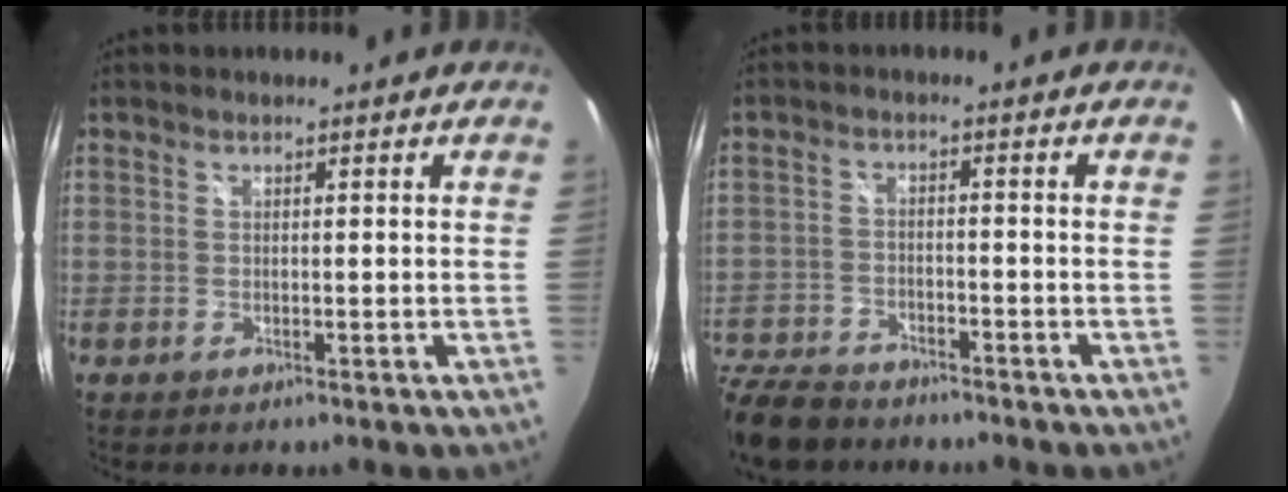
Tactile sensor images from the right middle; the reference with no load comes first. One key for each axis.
{"total": 12.8, "fx": -10.3, "fy": 6.1, "fz": 4.6, "tx": -0.140, "ty": -0.008, "tz": -0.183}